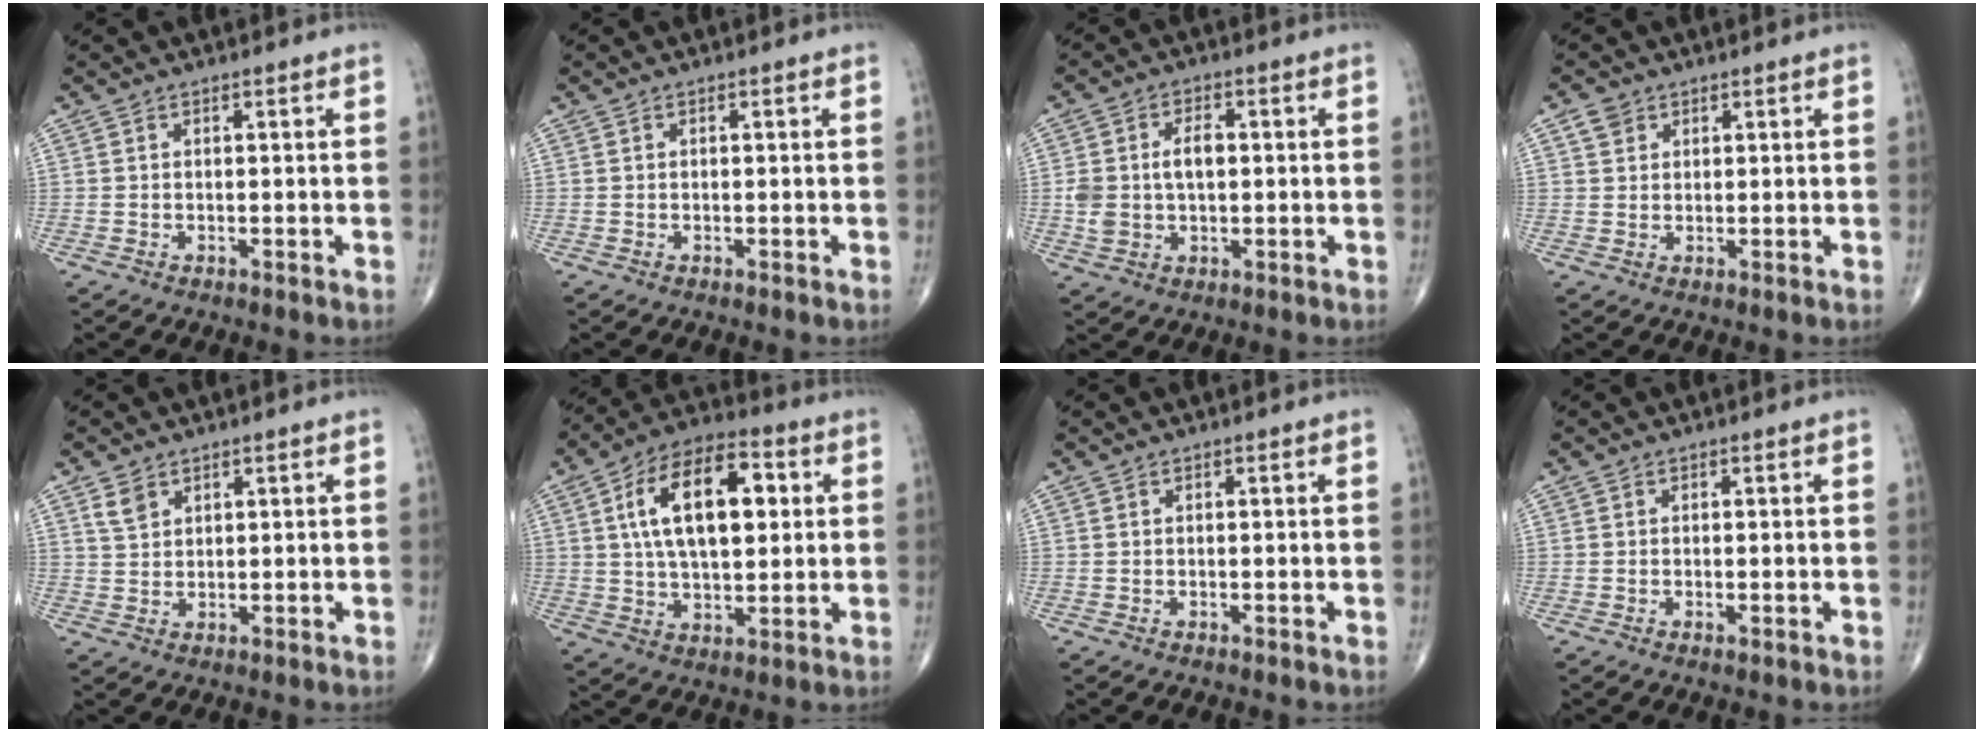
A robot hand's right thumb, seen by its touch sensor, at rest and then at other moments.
{"total": 0.0}
{"total": 7.5, "force": [0.4, 4.7, 5.8], "torque": [-0.110, 0.015, 0.011]}
{"total": 2.6, "force": [1.4, 2.0, 0.8], "torque": [-0.006, 0.000, 0.022]}
{"total": 3.1, "force": [1.9, 2.0, 1.4], "torque": [-0.018, -0.006, 0.042]}
{"total": 17.6, "force": [3.9, 9.1, 14.6], "torque": [-0.228, 0.008, 0.062]}
{"total": 0.0}
{"total": 0.6, "force": [-0.2, 0.2, 0.6], "torque": [-0.012, -0.003, -0.003]}